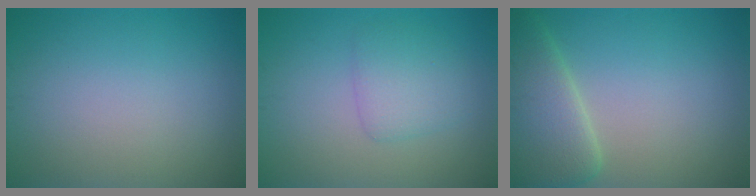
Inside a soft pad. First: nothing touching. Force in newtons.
{"total": 2.7, "press": 2.7, "slide": 0.1}
{"total": 6.2, "press": 6.2, "slide": 0.2}